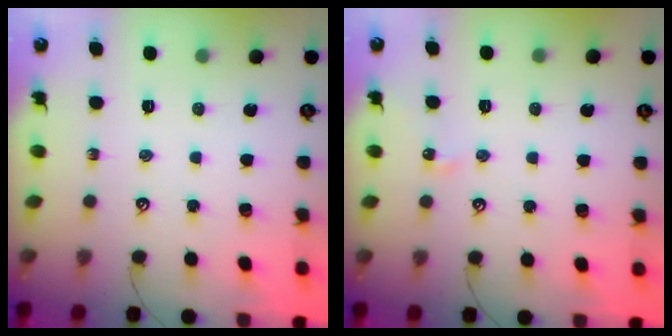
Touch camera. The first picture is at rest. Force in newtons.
{"total": 4.9, "press": 4.8, "slide": 0.7}